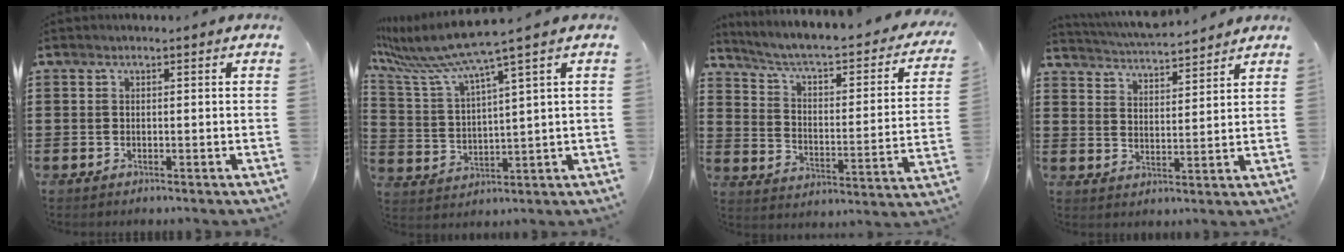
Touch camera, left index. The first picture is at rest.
{"total": 8.1, "force": [6.3, -0.8, 5.1], "torque": [-0.131, -0.043, 0.102]}
{"total": 4.0, "force": [2.7, 0.8, 2.9], "torque": [-0.072, -0.031, 0.033]}
{"total": 4.8, "force": [4.7, 0.1, 0.9], "torque": [-0.036, -0.025, 0.082]}